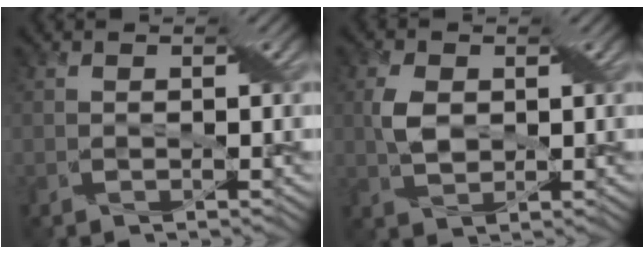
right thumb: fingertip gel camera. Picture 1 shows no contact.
{"total": 3.4, "force": [0.5, 2.4, 2.4], "torque": [-0.058, 0.002, 0.010]}